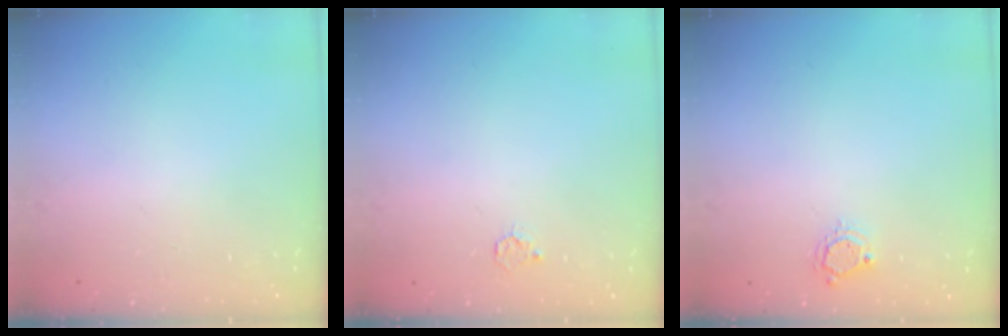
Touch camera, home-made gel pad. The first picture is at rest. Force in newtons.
{"total": 3.6, "press": 3.6, "slide": 0.3}
{"total": 5.1, "press": 5.1, "slide": 0.5}